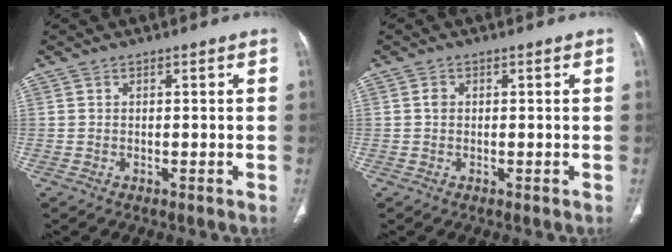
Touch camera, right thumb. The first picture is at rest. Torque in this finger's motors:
{"motor_torque": [0.29, 0.06, 0.38, -0.22, 0.04]}